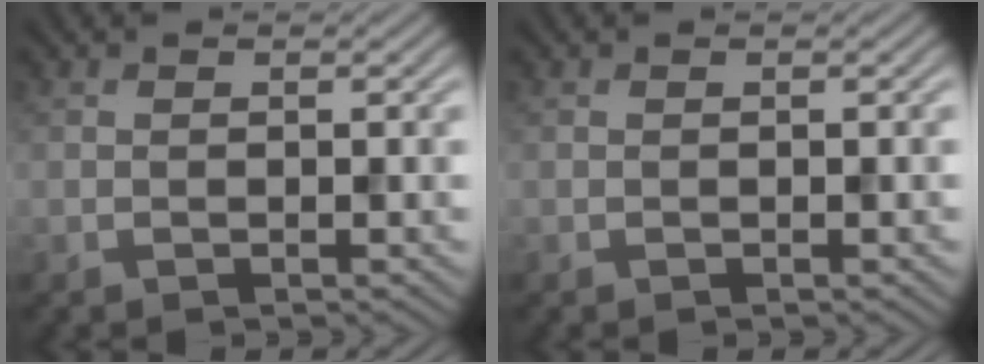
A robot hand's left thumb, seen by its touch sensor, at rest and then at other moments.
{"total": 0.0}